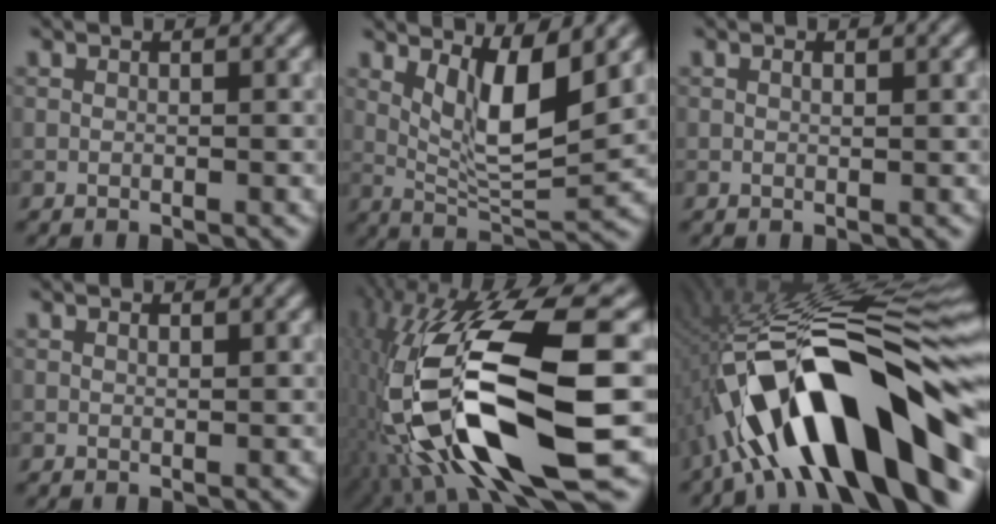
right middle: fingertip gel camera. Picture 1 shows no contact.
{"total": 5.6, "force": [2.4, 1.5, 4.9], "torque": [-0.091, -0.011, 0.056]}
{"total": 0.0}
{"total": 0.0}
{"total": 15.0, "force": [-3.6, 4.7, 13.8], "torque": [-0.277, -0.016, -0.040]}
{"total": 16.4, "force": [-5.7, 5.3, 14.4], "torque": [-0.212, 0.038, -0.095]}